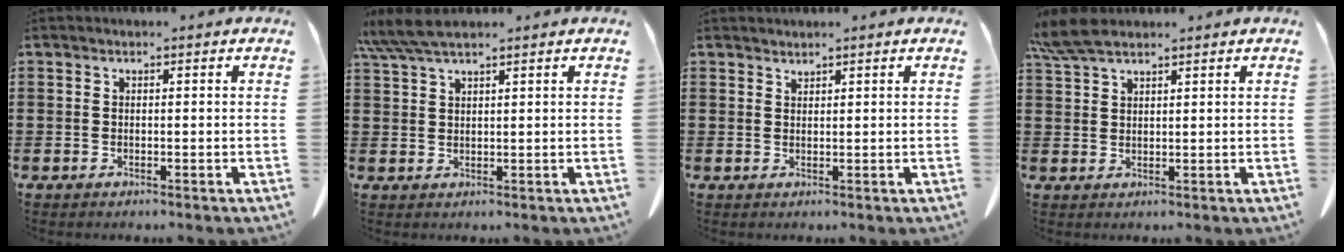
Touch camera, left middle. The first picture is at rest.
{"total": 5.0, "force": [4.0, 0.5, 3.0], "torque": [-0.068, -0.003, 0.075]}
{"total": 1.2, "force": [1.2, 0.0, 0.0], "torque": [-0.002, -0.003, 0.023]}
{"total": 5.2, "force": [4.1, 1.3, 2.9], "torque": [-0.074, -0.004, 0.075]}